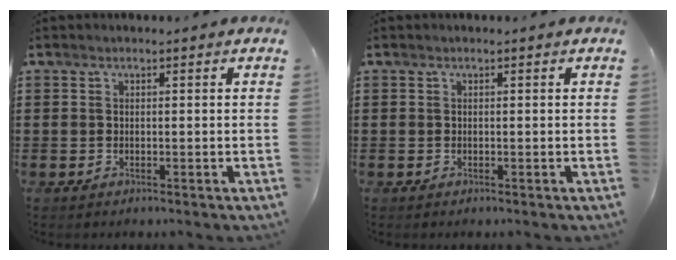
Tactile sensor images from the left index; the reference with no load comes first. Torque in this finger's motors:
{"motor_torque": [0.00, 0.00, 0.00, 0.00]}